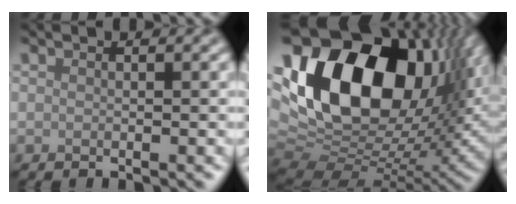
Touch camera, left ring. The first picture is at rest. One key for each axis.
{"total": 19.0, "fx": 4.9, "fy": 11.2, "fz": 14.5, "tx": -0.278, "ty": 0.015, "tz": 0.080}